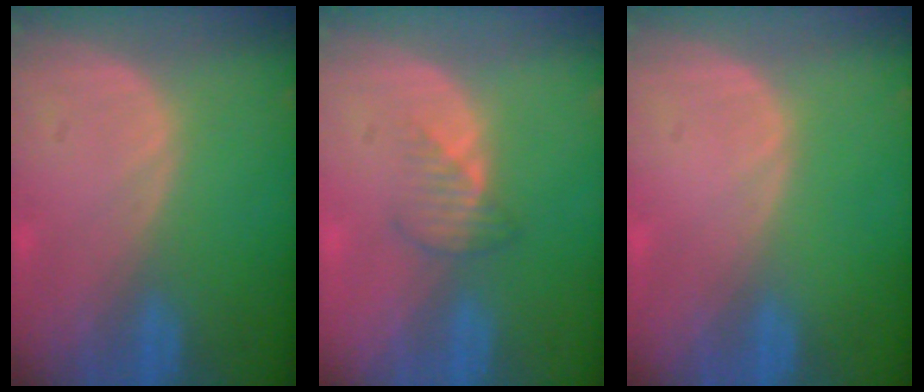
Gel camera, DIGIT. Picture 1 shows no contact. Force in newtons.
{"total": 2.5, "press": 2.5, "slide": 0.2}
{"total": 0.0}